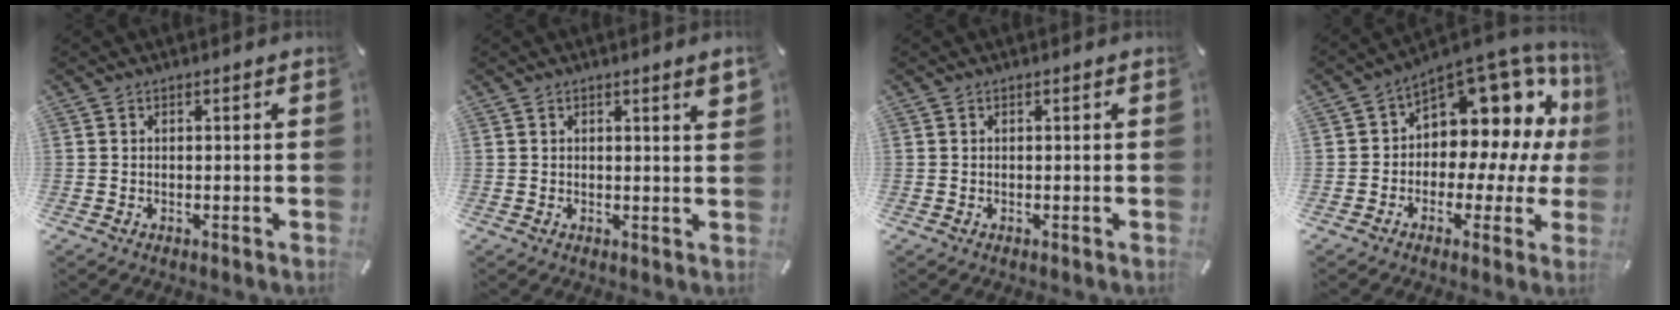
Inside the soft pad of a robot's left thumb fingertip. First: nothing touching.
{"total": 2.3, "force": [1.2, 0.2, 2.0], "torque": [-0.032, -0.002, 0.018]}
{"total": 0.0}
{"total": 12.5, "force": [5.7, 8.3, 7.3], "torque": [-0.099, -0.072, 0.097]}